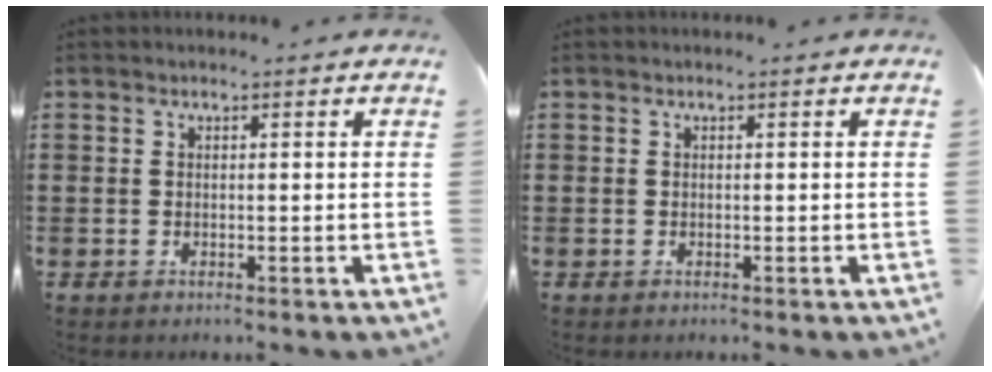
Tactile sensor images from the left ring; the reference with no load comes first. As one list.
[{"total": 0.0}]